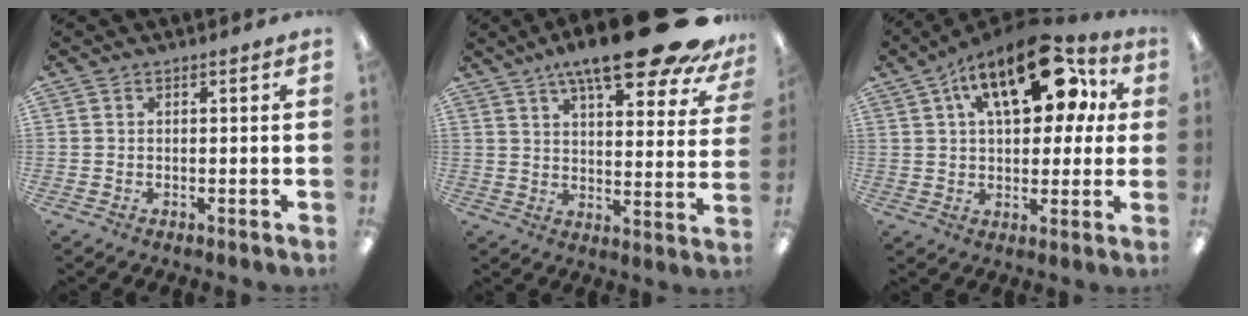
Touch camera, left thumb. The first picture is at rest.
{"total": 20.0, "force": [14.5, 4.8, 12.9], "torque": [-0.189, -0.094, 0.235]}
{"total": 20.9, "force": [9.5, 10.4, 15.4], "torque": [-0.234, -0.023, 0.154]}